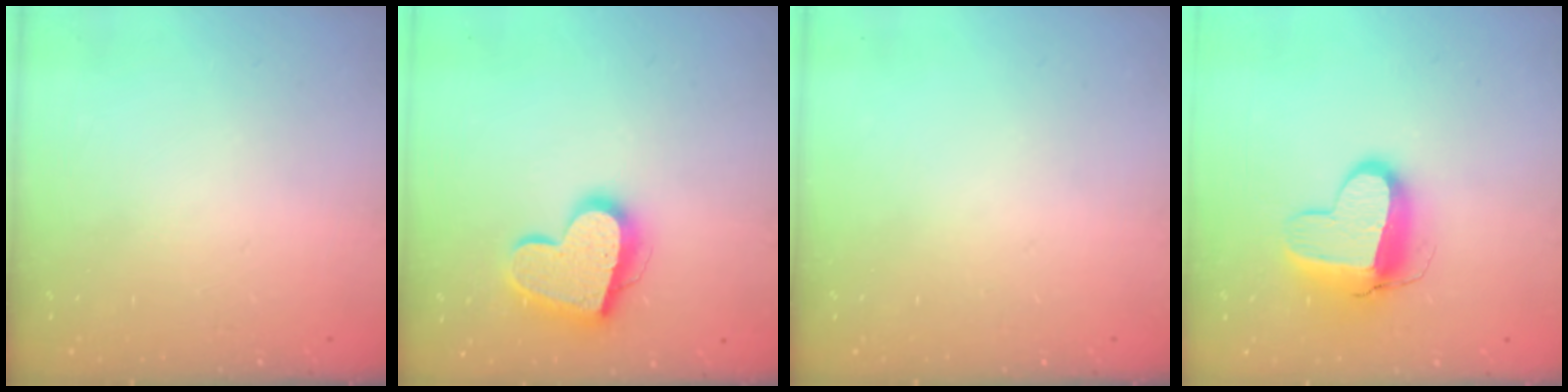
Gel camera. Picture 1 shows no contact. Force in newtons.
{"total": 17.7, "press": 17.6, "slide": 1.5}
{"total": 0.0}
{"total": 12.4, "press": 12.3, "slide": 1.3}